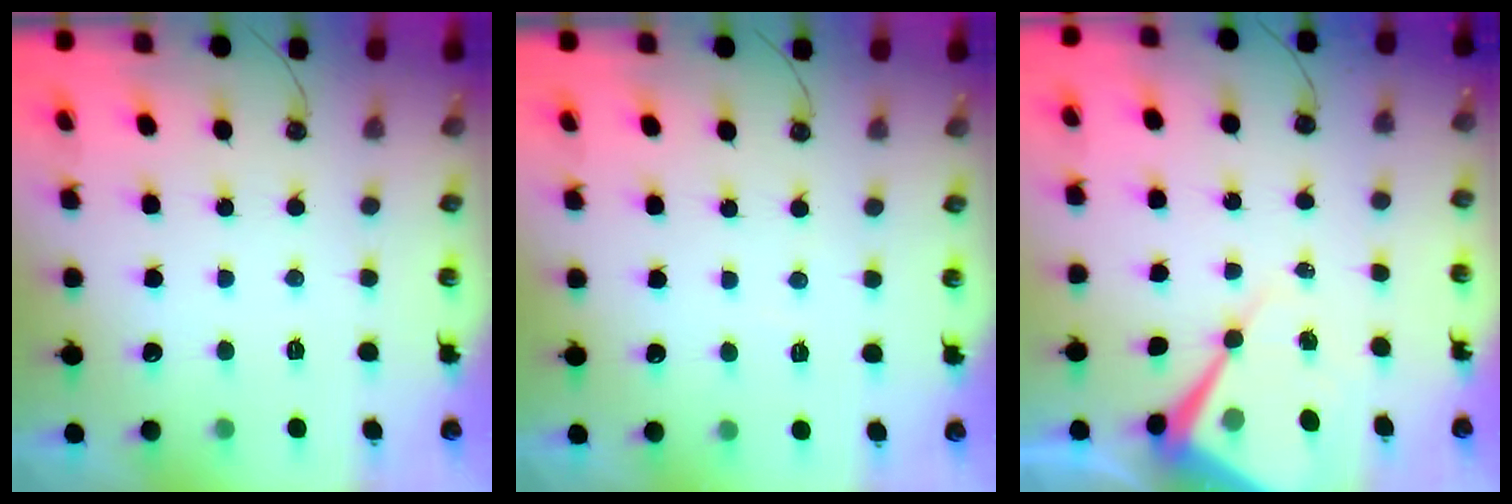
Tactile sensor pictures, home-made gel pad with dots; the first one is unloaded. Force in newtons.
{"total": 3.1, "press": 3.0, "slide": 0.5}
{"total": 10.9, "press": 10.9, "slide": 0.9}